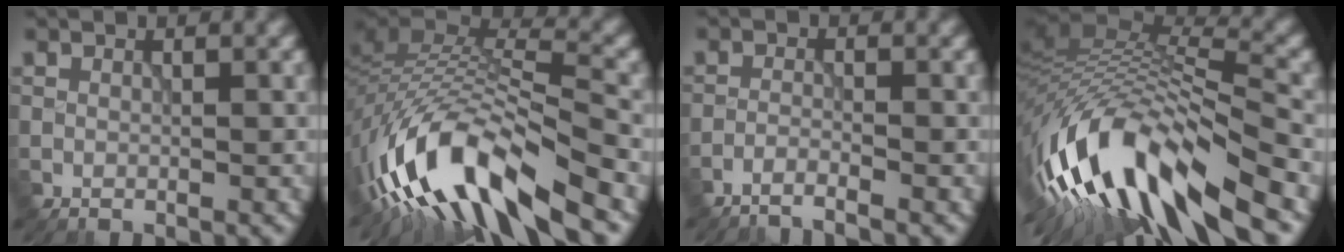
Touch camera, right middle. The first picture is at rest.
{"total": 14.0, "force": [-8.0, 4.6, 10.6], "torque": [-0.208, 0.013, -0.141]}
{"total": 1.9, "force": [-1.7, 0.1, 0.9], "torque": [-0.010, 0.000, -0.044]}
{"total": 14.8, "force": [-6.1, 5.1, 12.6], "torque": [-0.248, 0.013, -0.101]}